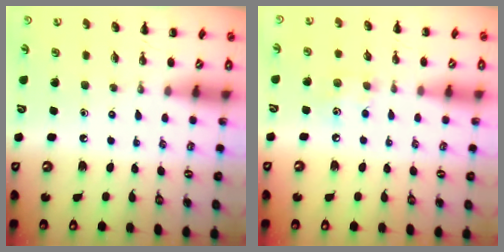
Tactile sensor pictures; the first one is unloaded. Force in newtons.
{"total": 6.3, "press": 6.1, "slide": 1.5}